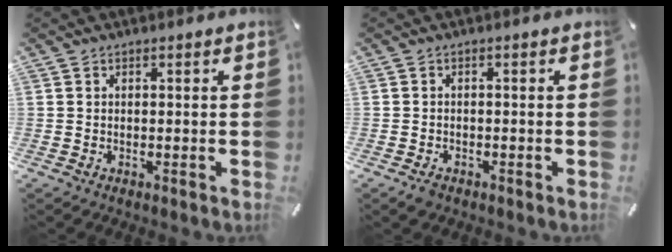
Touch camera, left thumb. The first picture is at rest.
{"total": 1.6, "force": [-1.2, 0.9, 0.7], "torque": [-0.014, 0.005, -0.023]}